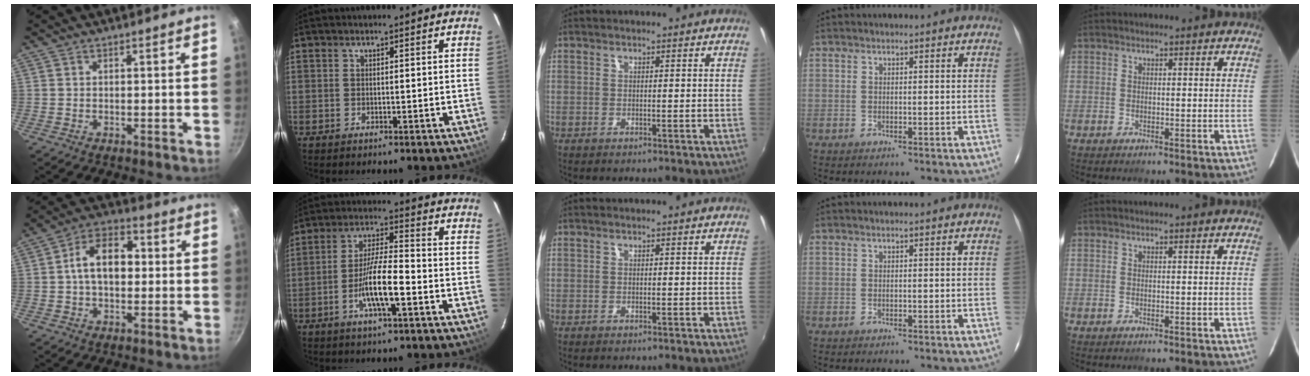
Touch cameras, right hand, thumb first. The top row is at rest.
{"thumb": {"total": 11.0, "force": [0.7, 7.2, 8.3], "torque": [-0.105, 0.028, -0.002]}, "index": {"total": 9.3, "force": [-3.7, 1.4, 8.5], "torque": [-0.166, -0.001, -0.067]}}